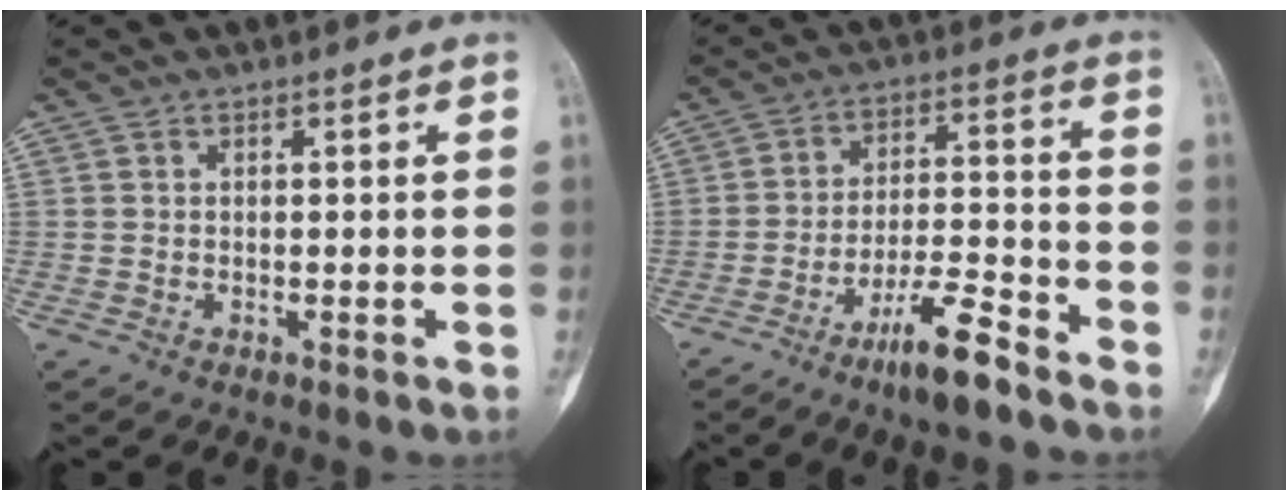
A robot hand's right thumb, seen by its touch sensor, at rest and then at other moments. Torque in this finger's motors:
{"motor_torque": [2.51, 1.53, 1.13, -1.65, 0.25]}